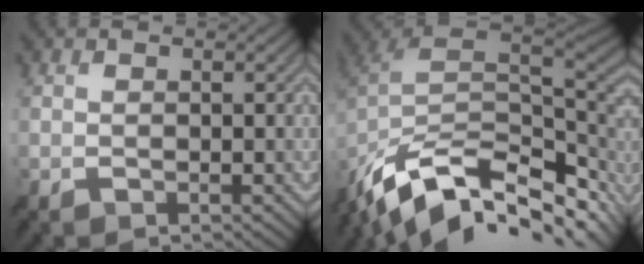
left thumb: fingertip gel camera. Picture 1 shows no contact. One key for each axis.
{"total": 14.7, "fx": -7.0, "fy": 8.0, "fz": 10.2, "tx": -0.228, "ty": -0.019, "tz": -0.112}